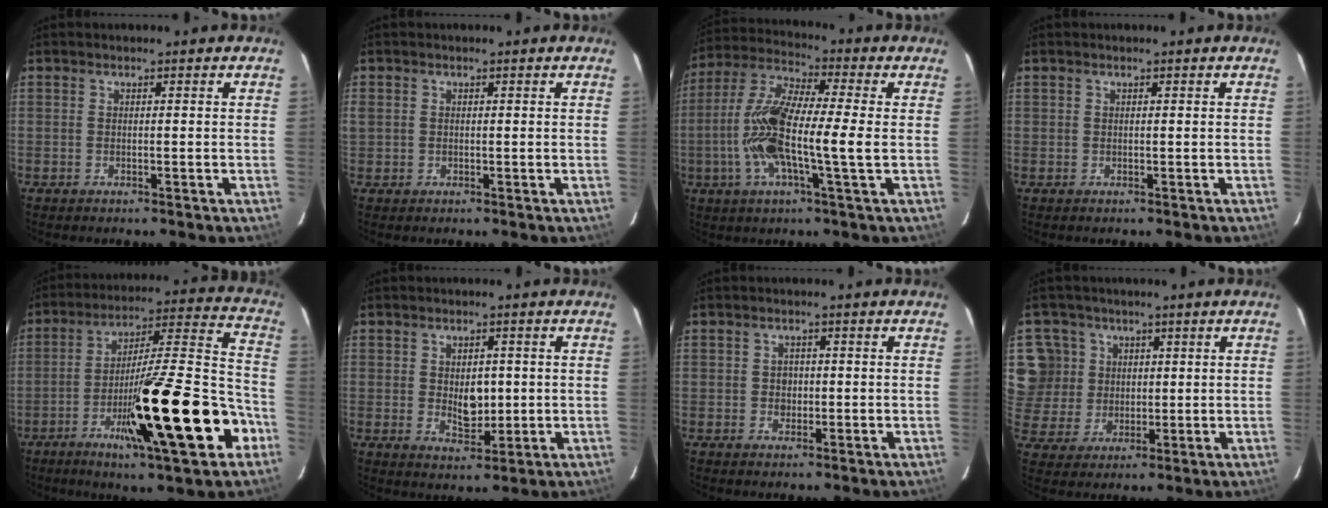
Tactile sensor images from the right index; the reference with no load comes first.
{"total": 1.6, "force": [0.3, 1.4, 0.7], "torque": [-0.030, 0.016, 0.012]}
{"total": 13.7, "force": [-1.6, 1.2, 13.5], "torque": [-0.278, 0.008, -0.040]}
{"total": 0.0}
{"total": 23.0, "force": [-9.2, 1.6, 21.1], "torque": [-0.306, -0.014, -0.144]}
{"total": 4.7, "force": [0.2, 2.7, 3.8], "torque": [-0.058, -0.003, 0.012]}
{"total": 1.7, "force": [-0.1, 1.4, 0.9], "torque": [-0.013, 0.003, 0.001]}
{"total": 9.9, "force": [3.3, 9.3, 1.1], "torque": [-0.037, 0.033, 0.075]}